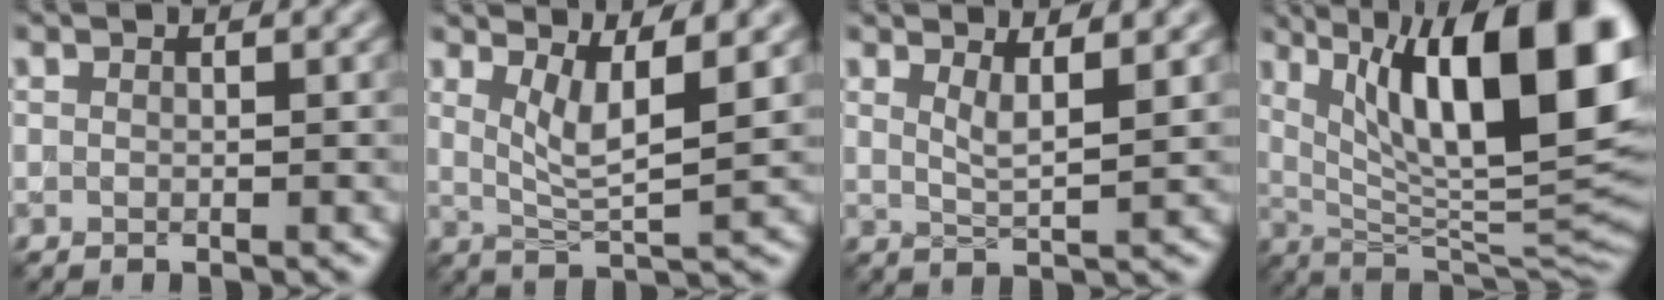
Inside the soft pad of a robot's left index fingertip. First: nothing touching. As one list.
[{"total": 4.4, "force": [2.0, 0.9, 3.8], "torque": [-0.069, -0.009, 0.041]}, {"total": 2.7, "force": [1.6, 0.6, 2.1], "torque": [-0.030, -0.007, 0.029]}, {"total": 17.3, "force": [5.9, 5.7, 15.2], "torque": [-0.219, 0.008, 0.107]}]